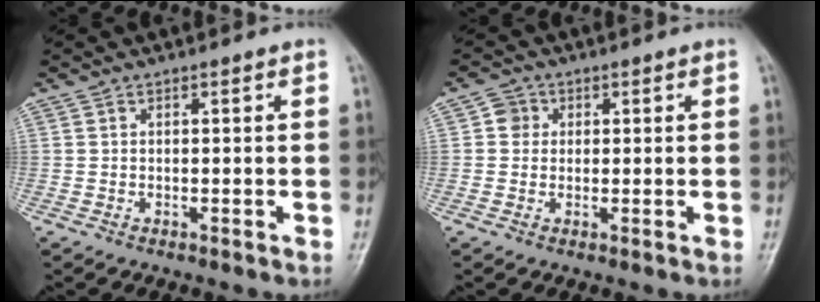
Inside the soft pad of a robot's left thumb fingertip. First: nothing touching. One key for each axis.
{"total": 2.8, "fx": 0.5, "fy": 2.6, "fz": 0.7, "tx": 0.007, "ty": 0.003, "tz": 0.001}